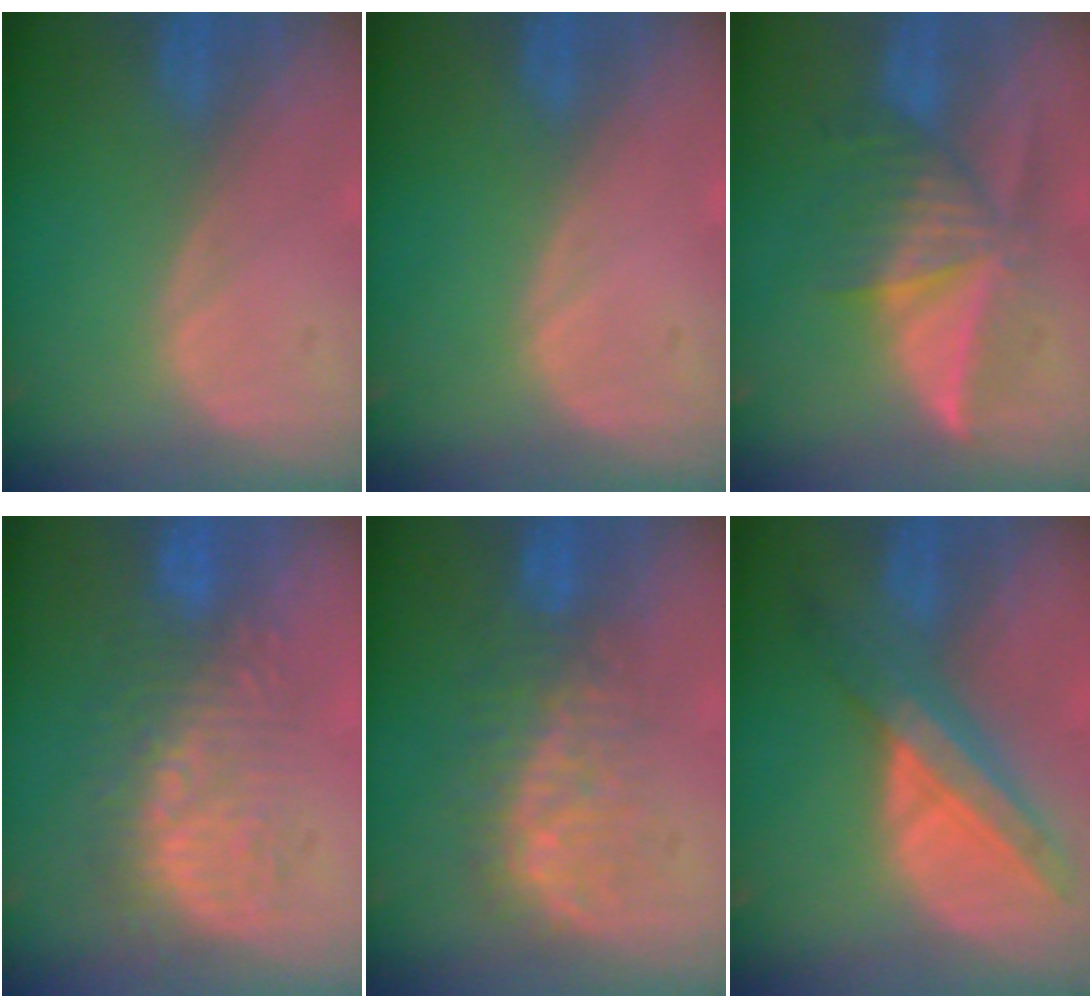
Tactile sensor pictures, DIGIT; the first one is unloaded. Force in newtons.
{"total": 0.0}
{"total": 7.0, "press": 7.0, "slide": 0.7}
{"total": 9.1, "press": 8.5, "slide": 3.2}
{"total": 7.9, "press": 7.8, "slide": 1.1}
{"total": 7.6, "press": 7.0, "slide": 2.8}